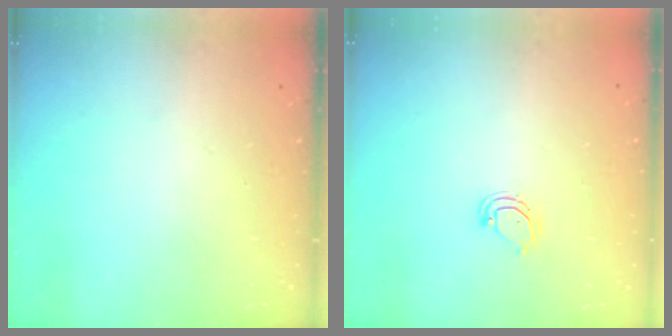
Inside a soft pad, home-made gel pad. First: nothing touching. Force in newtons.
{"total": 5.2, "press": 5.2, "slide": 0.2}